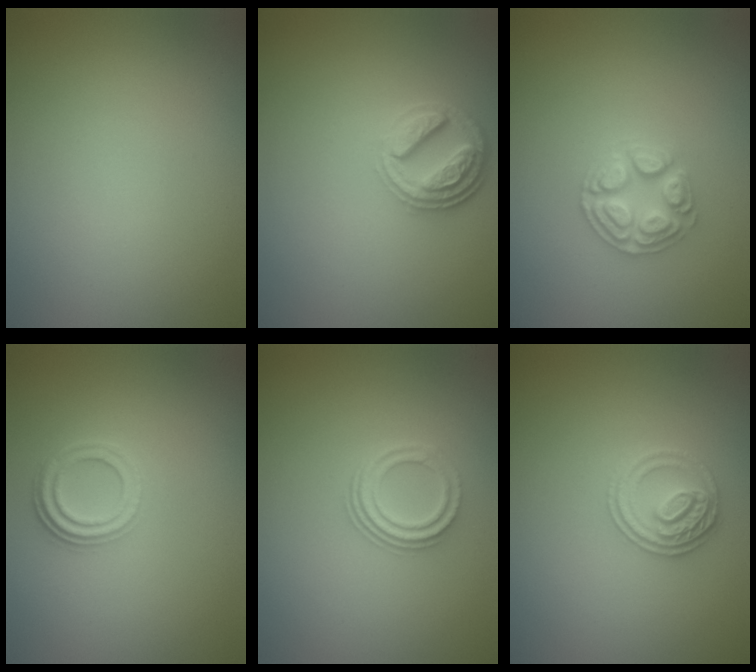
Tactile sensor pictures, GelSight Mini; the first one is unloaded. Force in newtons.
{"total": 4.1, "press": 3.2, "slide": 2.5}
{"total": 2.9, "press": 2.8, "slide": 0.3}
{"total": 2.8, "press": 2.3, "slide": 1.6}
{"total": 2.8, "press": 2.2, "slide": 1.8}
{"total": 2.7, "press": 2.7, "slide": 0.6}